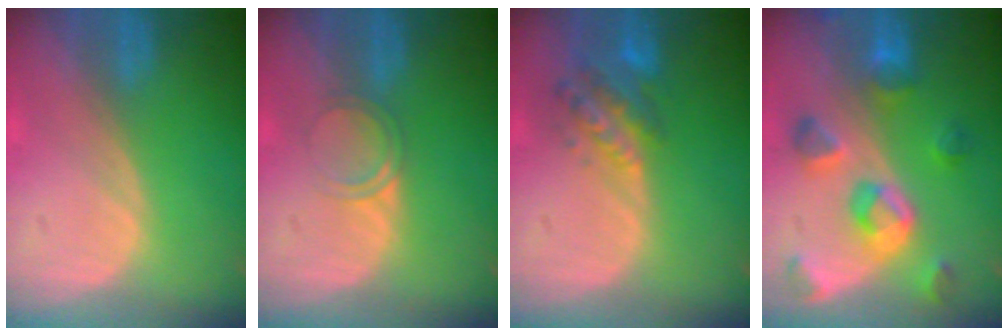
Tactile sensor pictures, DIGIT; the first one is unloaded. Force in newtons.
{"total": 2.4, "press": 2.4, "slide": 0.2}
{"total": 6.2, "press": 5.7, "slide": 2.3}
{"total": 8.4, "press": 8.1, "slide": 2.3}